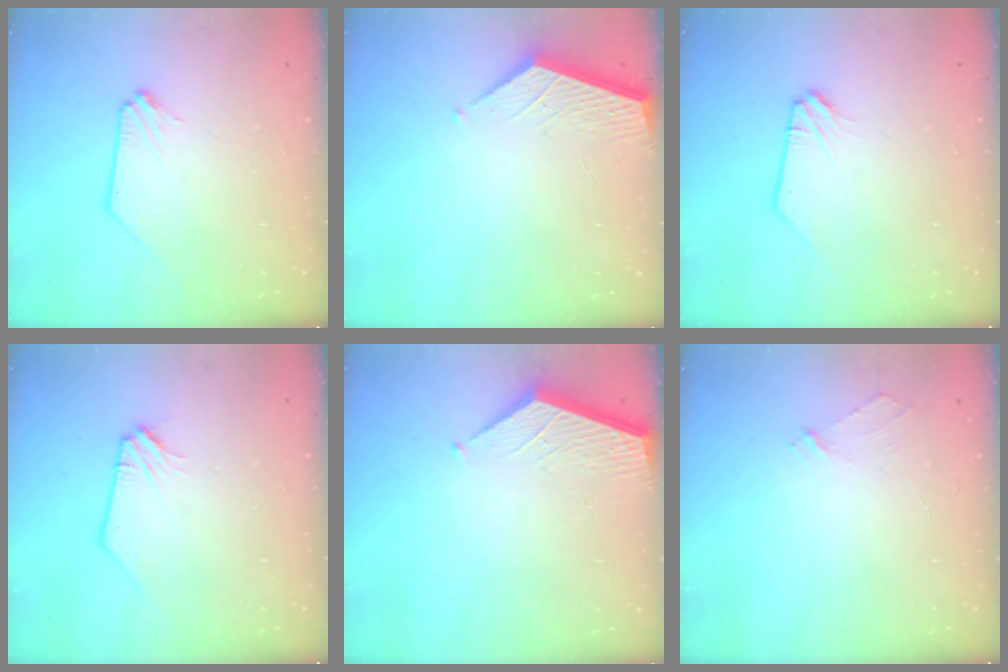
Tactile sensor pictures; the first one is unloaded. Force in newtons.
{"total": 2.2, "press": 2.2, "slide": 0.2}
{"total": 0.0}
{"total": 0.0}
{"total": 3.4, "press": 3.4, "slide": 0.4}
{"total": 2.2, "press": 2.2, "slide": 0.2}